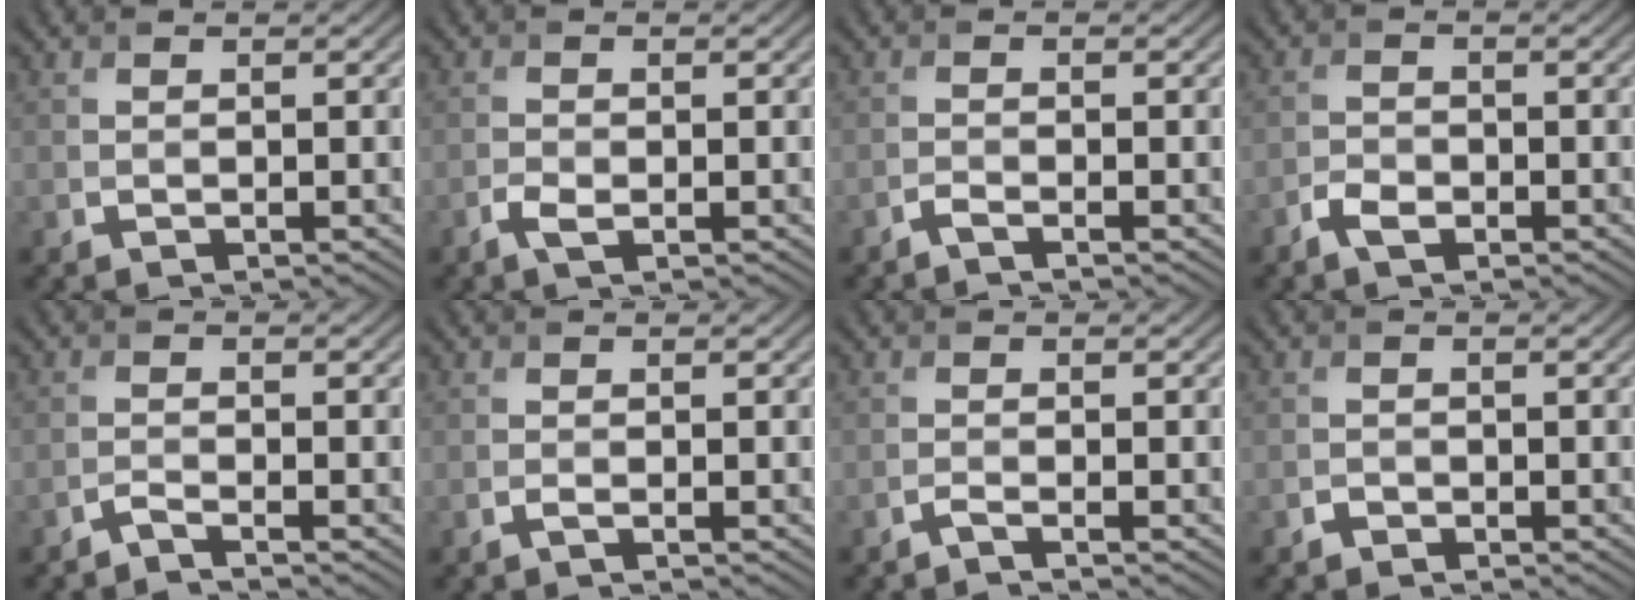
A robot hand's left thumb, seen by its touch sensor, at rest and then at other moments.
{"total": 1.7, "force": [-0.8, 0.8, 1.3], "torque": [-0.029, -0.003, -0.018]}
{"total": 1.0, "force": [-0.9, 0.0, 0.5], "torque": [-0.011, 0.002, -0.024]}
{"total": 2.4, "force": [-1.5, 1.3, 1.3], "torque": [-0.027, 0.000, -0.033]}
{"total": 1.4, "force": [-1.2, 0.1, 0.7], "torque": [-0.008, 0.000, -0.036]}
{"total": 0.6, "force": [-0.3, 0.1, 0.5], "torque": [-0.014, -0.002, -0.006]}
{"total": 1.0, "force": [-0.7, 0.0, 0.7], "torque": [-0.011, 0.001, -0.023]}
{"total": 0.6, "force": [-0.5, 0.4, 0.1], "torque": [-0.001, -0.001, -0.010]}